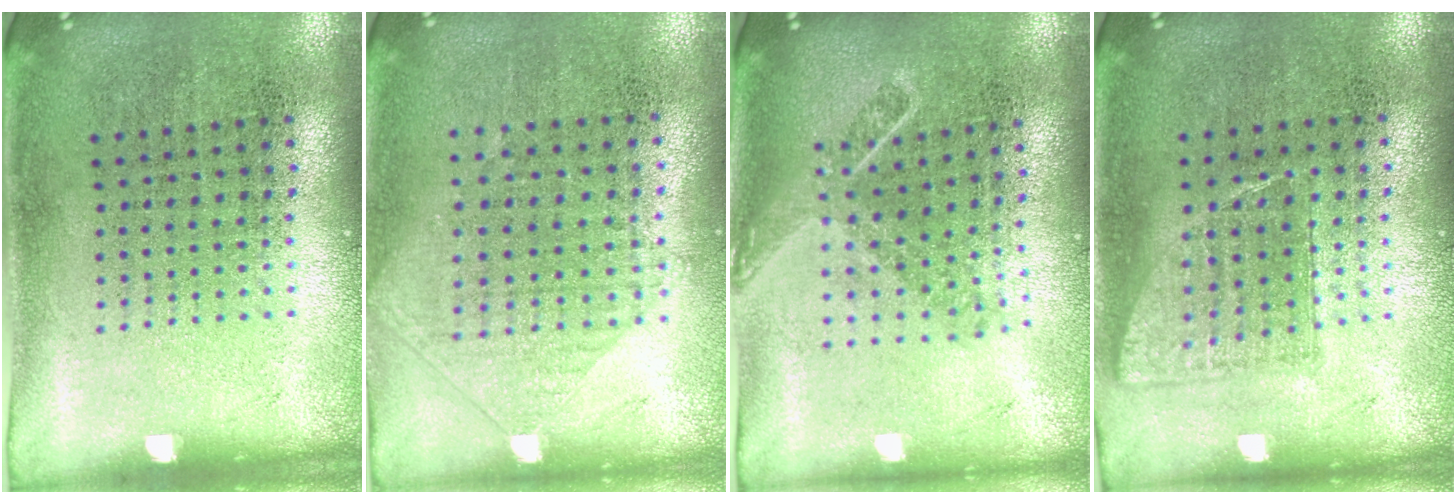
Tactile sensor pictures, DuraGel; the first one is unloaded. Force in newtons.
{"total": 0.9, "press": 0.9, "slide": 0.3}
{"total": 1.7, "press": 1.3, "slide": 1.1}
{"total": 0.8, "press": 0.7, "slide": 0.3}